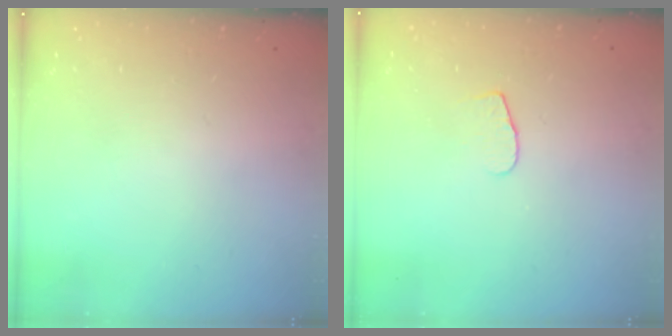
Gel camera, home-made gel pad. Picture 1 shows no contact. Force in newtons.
{"total": 5.4, "press": 5.4, "slide": 0.5}